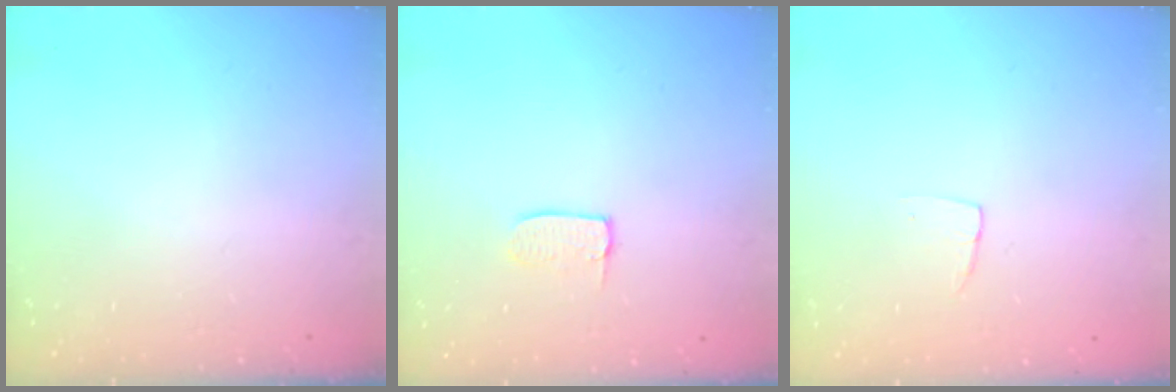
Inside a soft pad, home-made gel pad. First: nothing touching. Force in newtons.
{"total": 4.9, "press": 4.8, "slide": 0.4}
{"total": 3.3, "press": 3.3, "slide": 0.2}